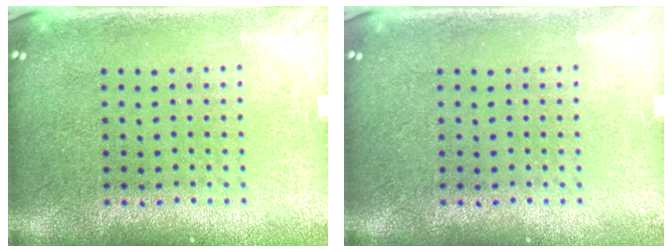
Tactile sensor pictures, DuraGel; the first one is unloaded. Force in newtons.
{"total": 0.0}